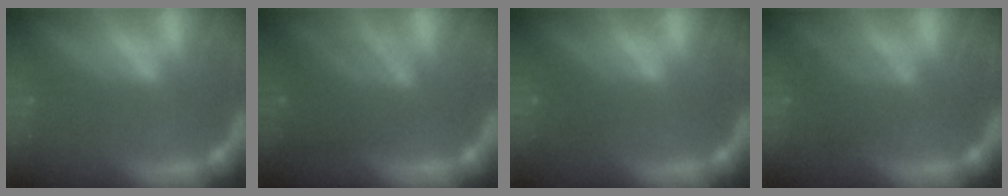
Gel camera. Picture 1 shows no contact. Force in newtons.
{"total": 5.5}
{"total": 1.0}
{"total": 3.0}